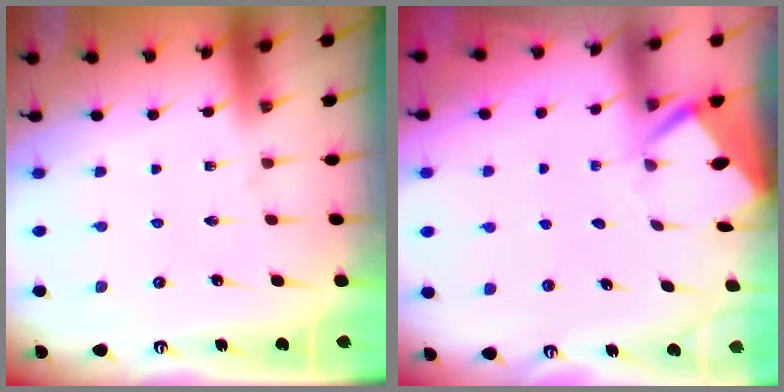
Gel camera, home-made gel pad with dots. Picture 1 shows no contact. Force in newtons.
{"total": 3.9, "press": 3.9, "slide": 0.3}